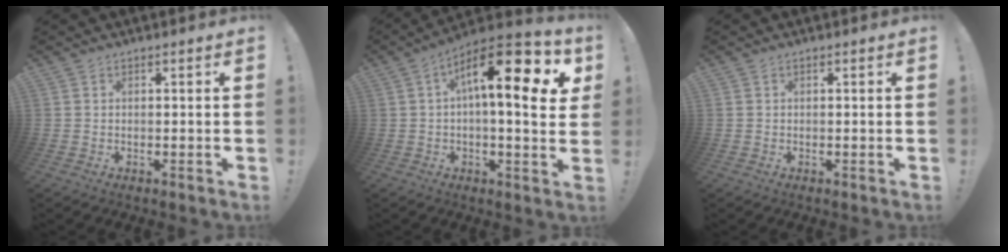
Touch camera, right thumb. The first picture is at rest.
{"total": 17.6, "force": [5.5, 5.7, 15.8], "torque": [-0.242, -0.023, 0.079]}
{"total": 0.0}